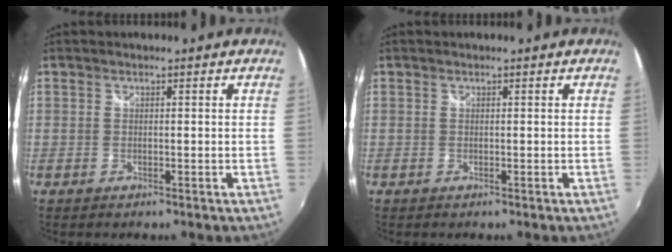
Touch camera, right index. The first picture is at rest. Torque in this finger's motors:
{"motor_torque": [0.00, 0.00, 0.00, 0.01]}